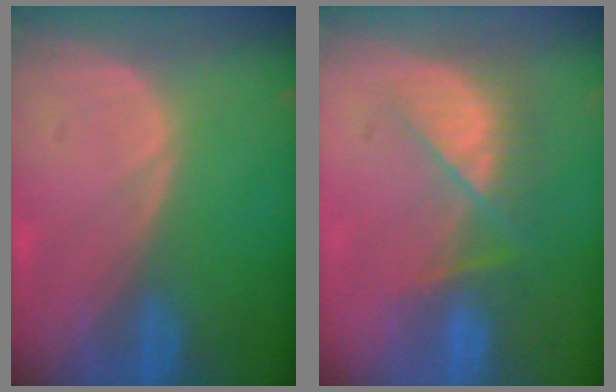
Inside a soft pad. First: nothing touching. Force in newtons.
{"total": 8.0, "press": 7.1, "slide": 3.6}